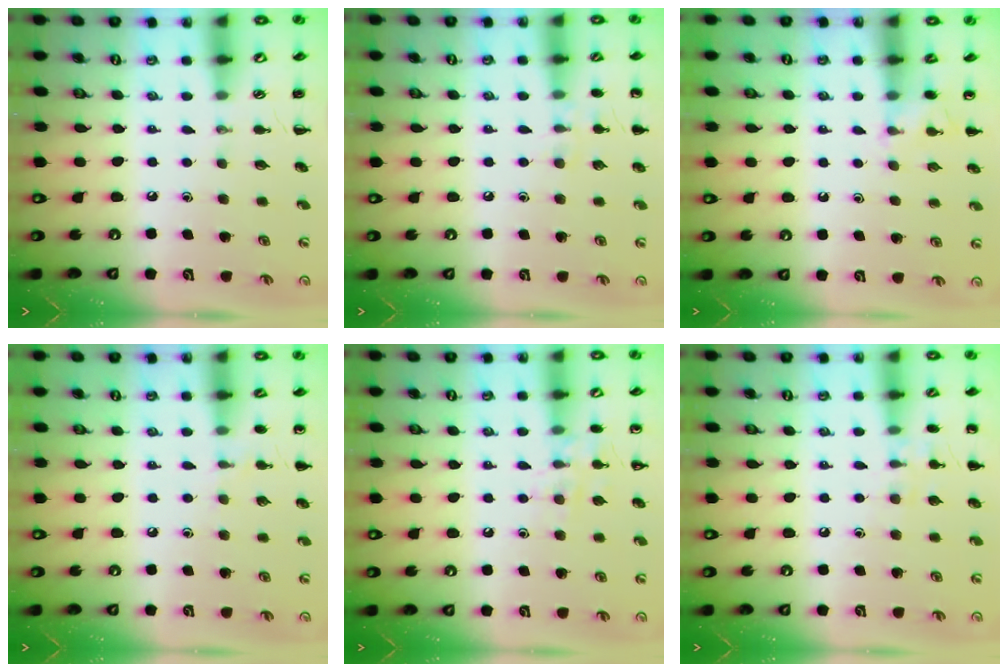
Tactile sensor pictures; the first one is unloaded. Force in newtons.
{"total": 6.6, "press": 6.3, "slide": 1.9}
{"total": 4.4, "press": 4.2, "slide": 1.4}
{"total": 4.8, "press": 4.6, "slide": 1.6}
{"total": 8.3, "press": 8.1, "slide": 1.5}
{"total": 7.4, "press": 7.1, "slide": 2.1}